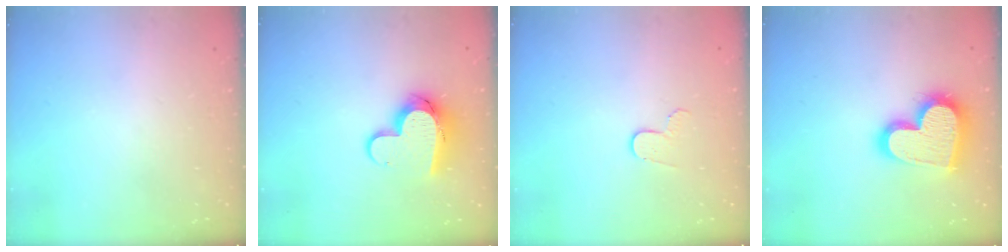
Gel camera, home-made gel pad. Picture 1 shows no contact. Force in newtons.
{"total": 11.9, "press": 11.8, "slide": 1.1}
{"total": 4.5, "press": 4.5, "slide": 0.3}
{"total": 20.6, "press": 20.5, "slide": 1.4}